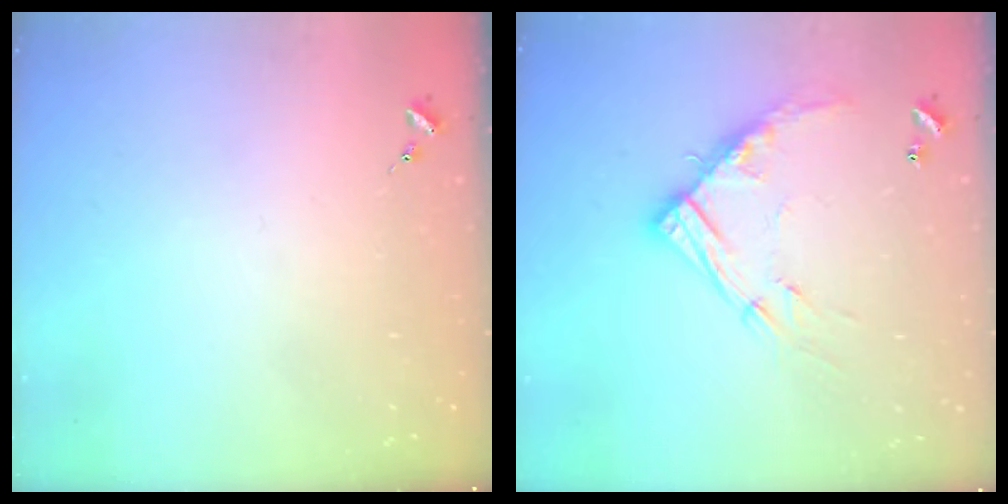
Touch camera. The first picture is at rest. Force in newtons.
{"total": 13.8, "press": 13.8, "slide": 1.0}